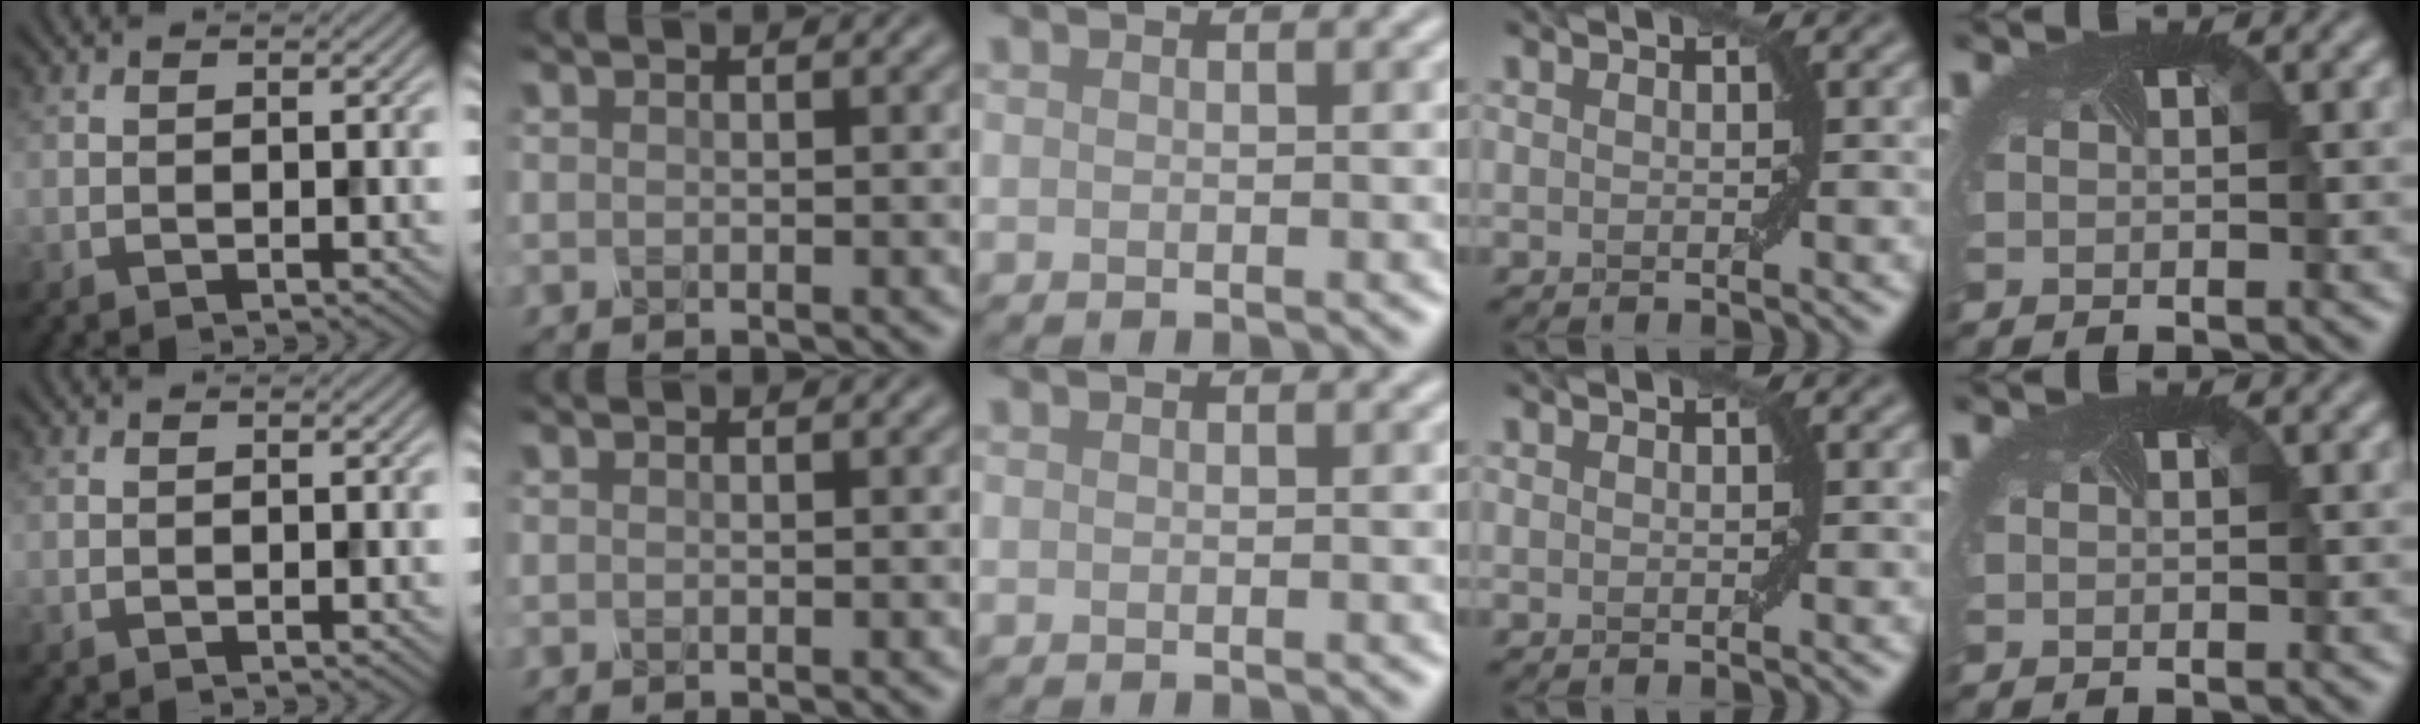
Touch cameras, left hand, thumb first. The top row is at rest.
{}